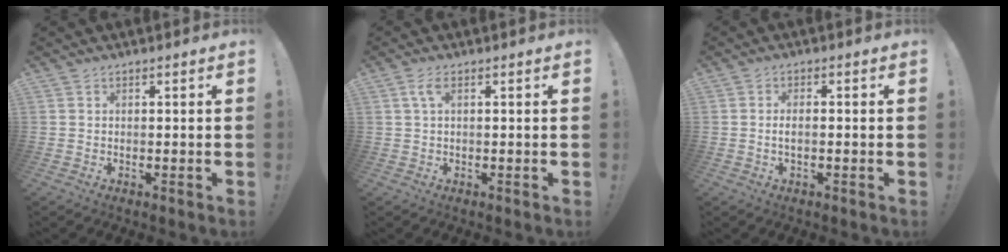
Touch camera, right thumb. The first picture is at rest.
{"total": 2.8, "force": [0.9, 0.8, 2.5], "torque": [-0.049, 0.002, 0.013]}
{"total": 2.4, "force": [-0.3, 0.8, 2.2], "torque": [-0.039, 0.004, -0.007]}